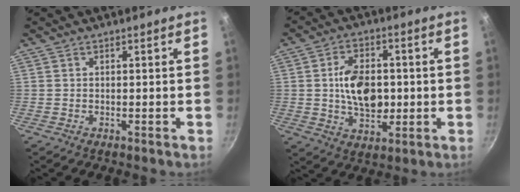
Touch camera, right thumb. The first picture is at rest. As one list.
[{"total": 11.3, "force": [0.2, 7.3, 8.6], "torque": [-0.120, 0.002, 0.003]}]